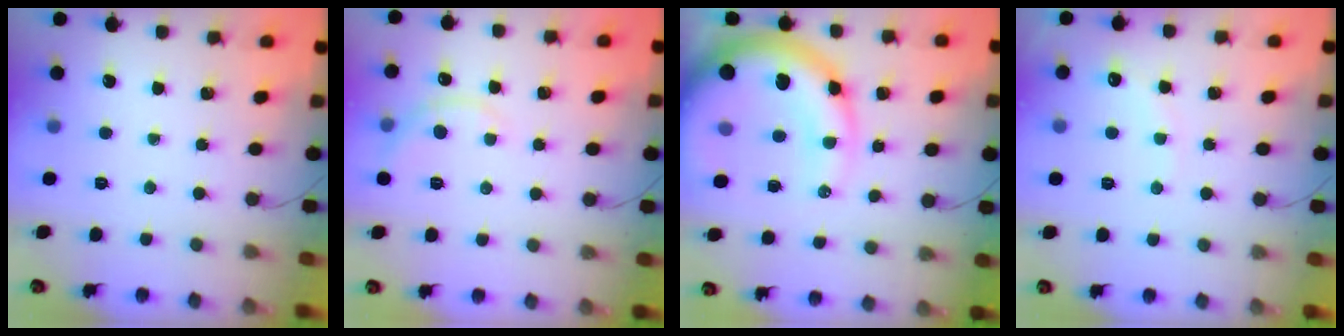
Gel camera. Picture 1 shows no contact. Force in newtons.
{"total": 3.0, "press": 2.9, "slide": 1.0}
{"total": 20.6, "press": 20.1, "slide": 4.5}
{"total": 8.9, "press": 8.8, "slide": 1.5}